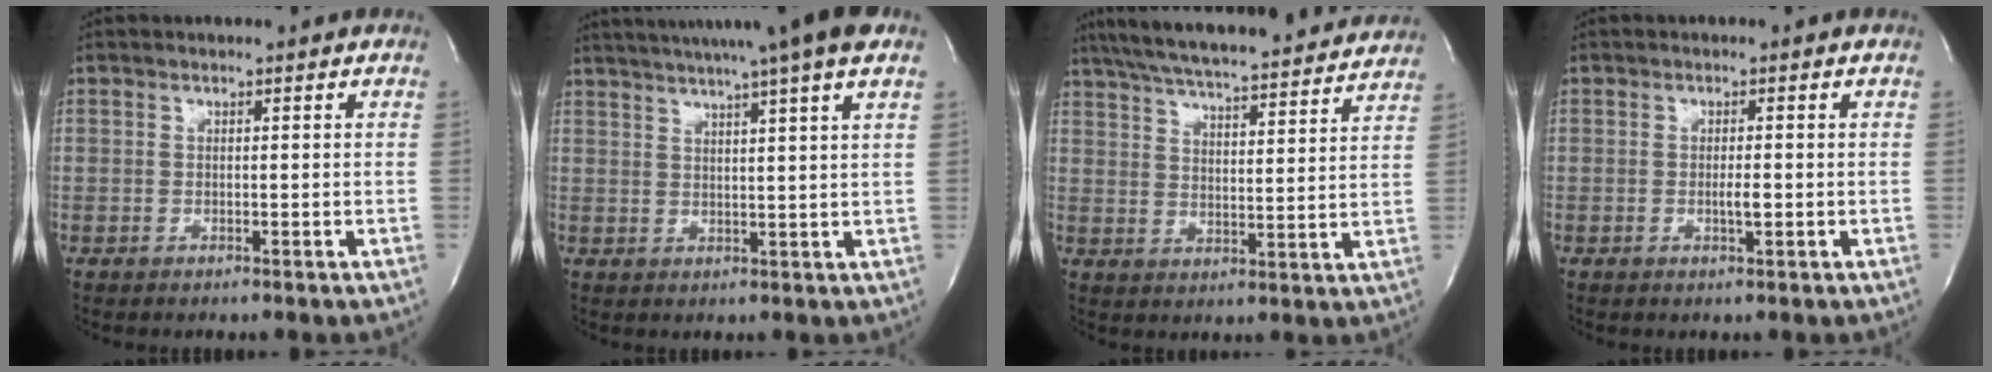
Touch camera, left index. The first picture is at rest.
{"total": 15.5, "force": [12.2, -0.9, 9.5], "torque": [-0.160, 0.014, 0.157]}
{"total": 24.4, "force": [22.0, 2.8, 10.3], "torque": [-0.175, 0.005, 0.295]}
{"total": 1.5, "force": [-0.4, 0.2, 1.4], "torque": [-0.028, -0.002, -0.008]}